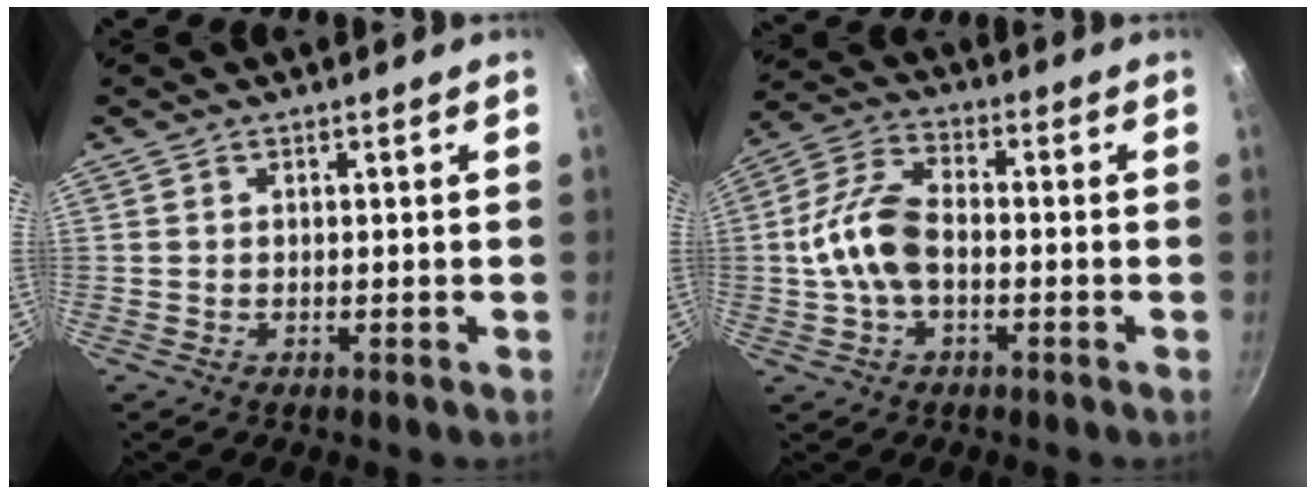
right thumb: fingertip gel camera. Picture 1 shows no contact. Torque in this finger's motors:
{"motor_torque": [0.88, 0.97, 0.00, 0.00, 0.12]}